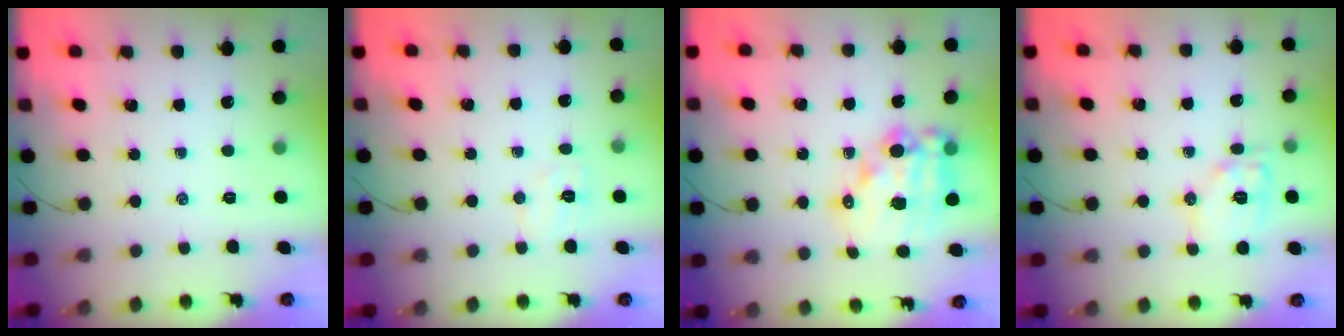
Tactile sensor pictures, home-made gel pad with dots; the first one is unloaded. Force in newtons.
{"total": 4.4, "press": 4.3, "slide": 1.0}
{"total": 14.8, "press": 14.5, "slide": 3.0}
{"total": 10.4, "press": 10.4, "slide": 0.5}